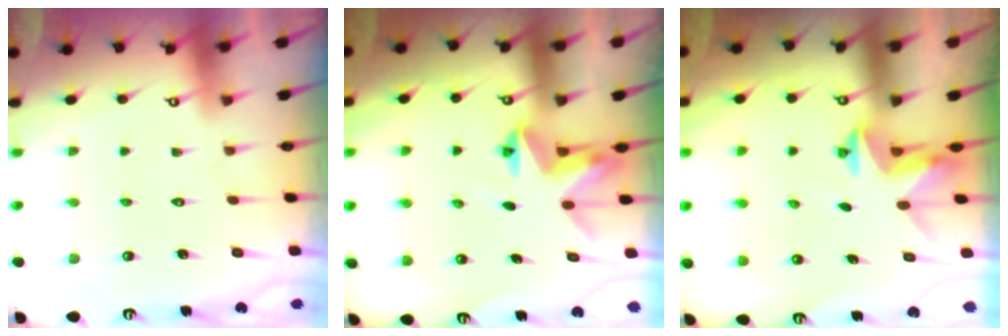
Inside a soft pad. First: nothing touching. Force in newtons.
{"total": 4.0, "press": 4.0, "slide": 0.5}
{"total": 2.9, "press": 2.9, "slide": 0.1}